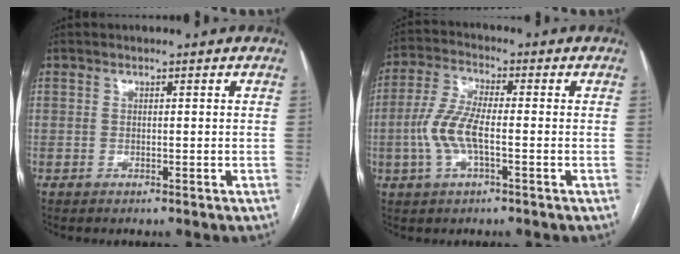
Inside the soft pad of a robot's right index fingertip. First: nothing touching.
{"total": 7.6, "force": [-1.6, 2.2, 7.1], "torque": [-0.164, 0.007, -0.035]}